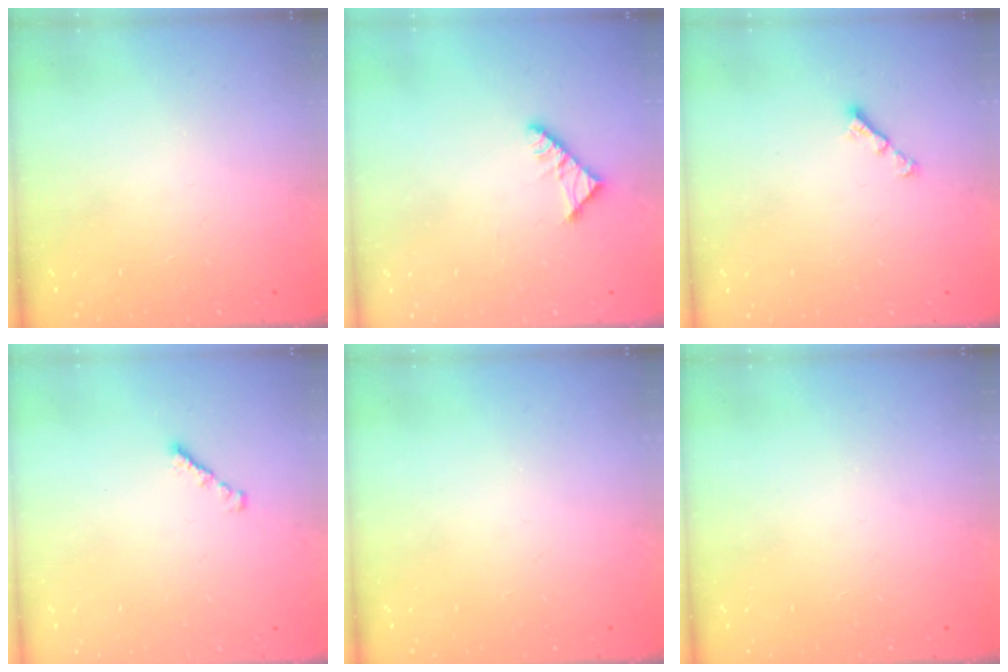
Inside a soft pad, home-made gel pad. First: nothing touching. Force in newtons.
{"total": 4.4, "press": 4.4, "slide": 0.6}
{"total": 3.0, "press": 2.9, "slide": 0.5}
{"total": 1.0, "press": 0.8, "slide": 0.5}
{"total": 0.0}
{"total": 0.0}